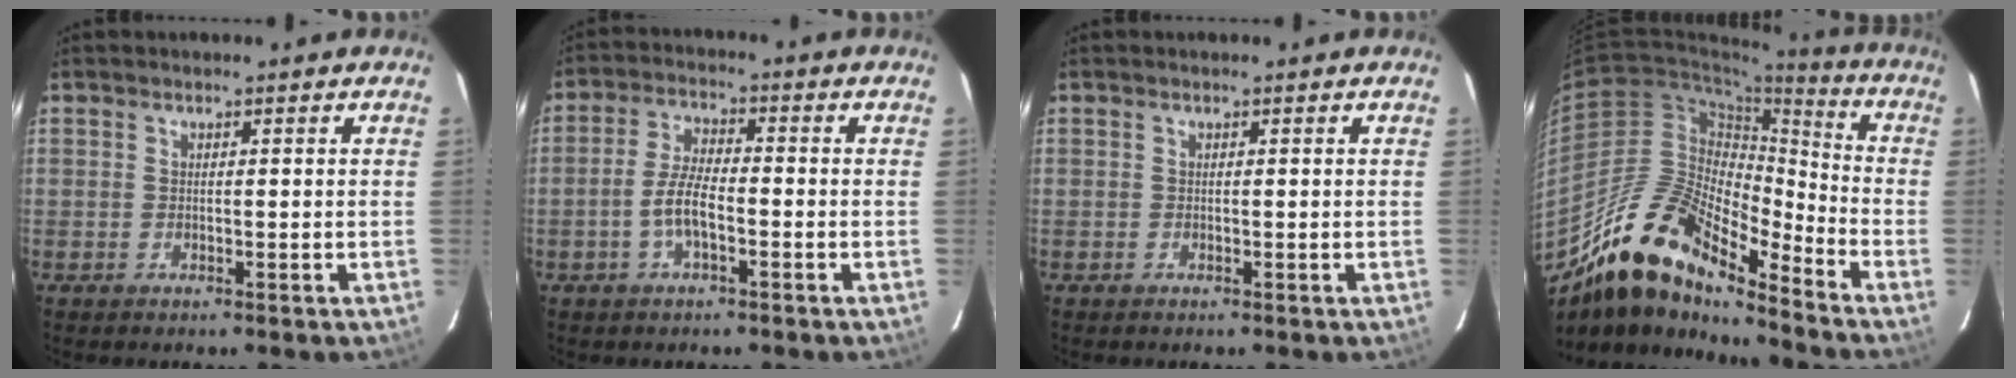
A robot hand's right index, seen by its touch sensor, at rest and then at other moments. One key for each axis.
{"total": 5.6, "fx": -2.0, "fy": 1.7, "fz": 4.9, "tx": -0.104, "ty": 0.009, "tz": -0.040}
{"total": 0.0}
{"total": 18.4, "fx": -14.9, "fy": 5.3, "fz": 9.6, "tx": -0.160, "ty": 0.000, "tz": -0.286}